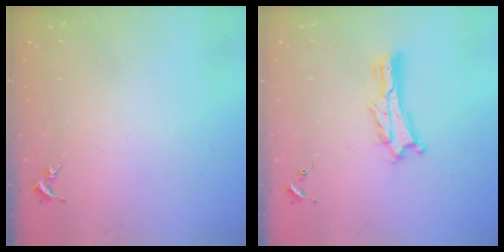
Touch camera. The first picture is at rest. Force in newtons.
{"total": 2.7, "press": 2.7, "slide": 0.3}